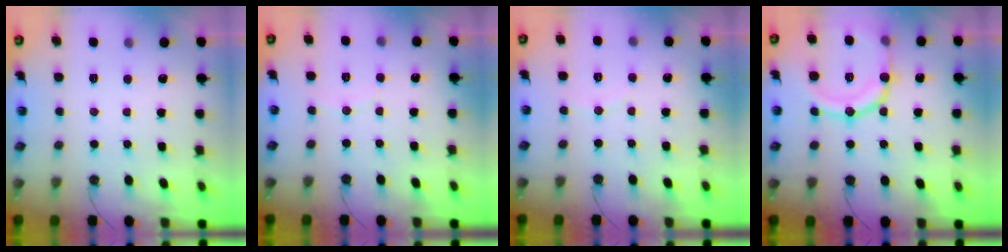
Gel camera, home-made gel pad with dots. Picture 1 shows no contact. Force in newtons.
{"total": 2.7, "press": 2.7, "slide": 0.3}
{"total": 2.7, "press": 2.7, "slide": 0.3}
{"total": 16.9, "press": 16.6, "slide": 3.3}